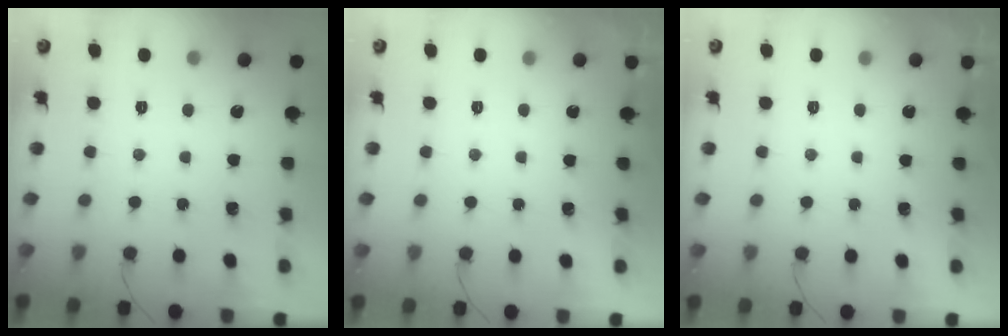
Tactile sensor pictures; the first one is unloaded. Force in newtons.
{"total": 1.8, "press": 0.1, "slide": 1.8}
{"total": 1.8, "press": 0.1, "slide": 1.8}